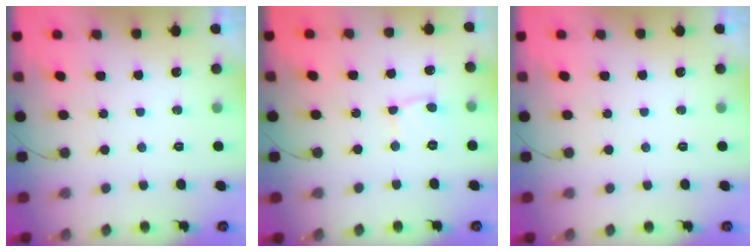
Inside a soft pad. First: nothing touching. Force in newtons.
{"total": 2.7, "press": 2.7, "slide": 0.2}
{"total": 0.0}